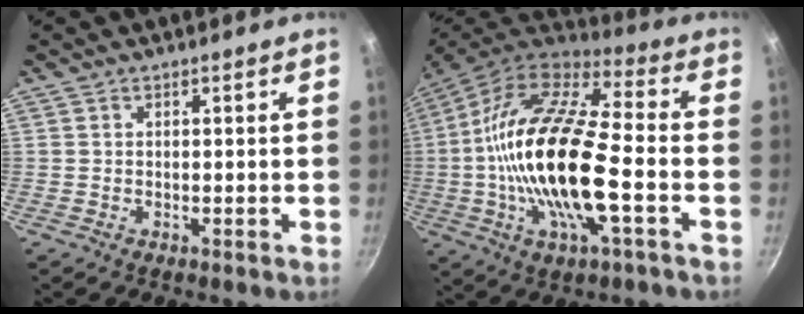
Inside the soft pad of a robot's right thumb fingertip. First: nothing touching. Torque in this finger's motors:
{"motor_torque": [1.45, 2.80, 2.78, 0.01, 0.65]}